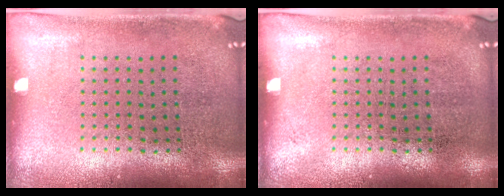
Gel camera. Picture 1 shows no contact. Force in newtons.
{"total": 0.0}